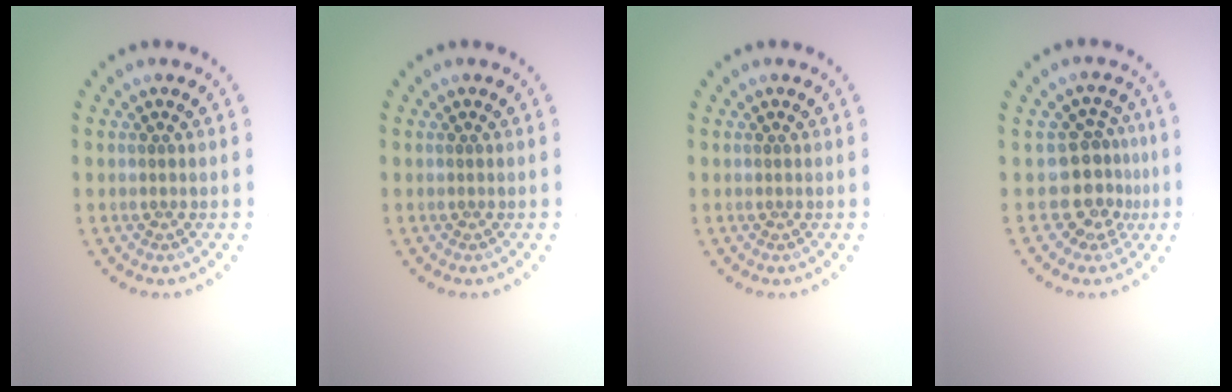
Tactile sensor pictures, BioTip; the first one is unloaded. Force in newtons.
{"total": 0.0}
{"total": 0.0}
{"total": 3.5, "press": 2.6, "slide": 2.4}